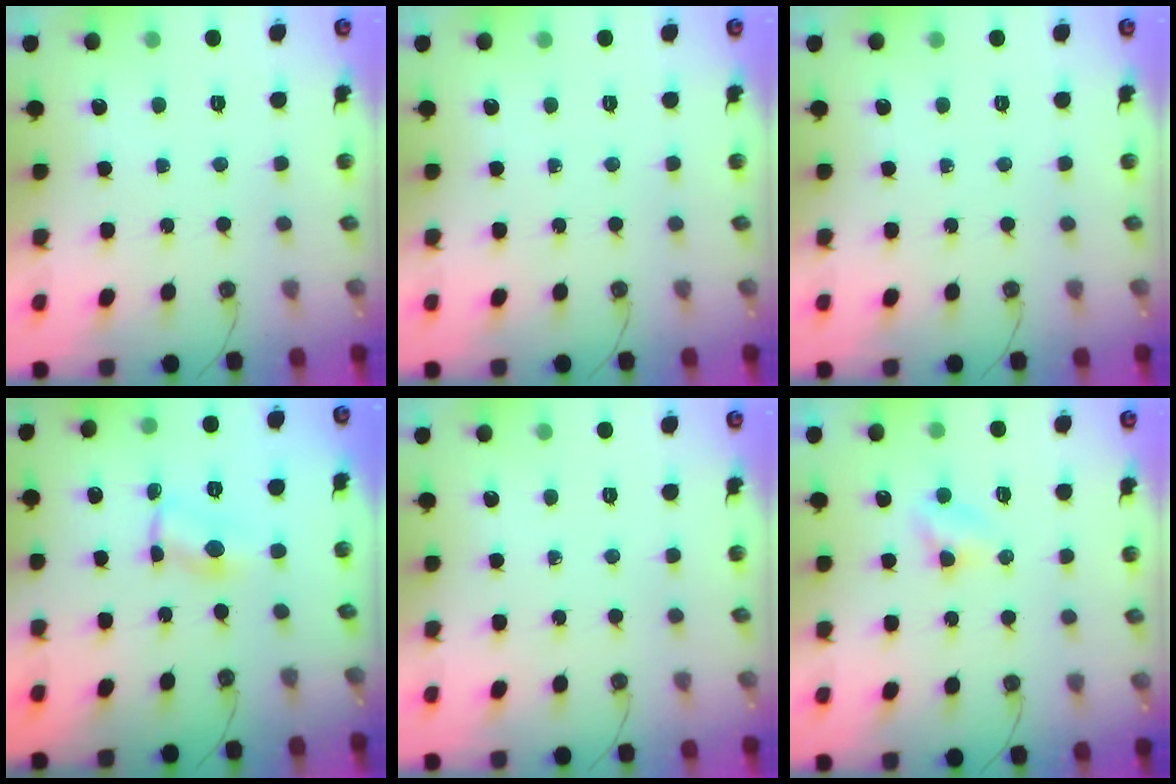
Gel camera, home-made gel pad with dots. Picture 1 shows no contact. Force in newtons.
{"total": 0.0}
{"total": 0.0}
{"total": 2.0, "press": 2.0, "slide": 0.1}
{"total": 0.0}
{"total": 2.9, "press": 2.9, "slide": 0.3}